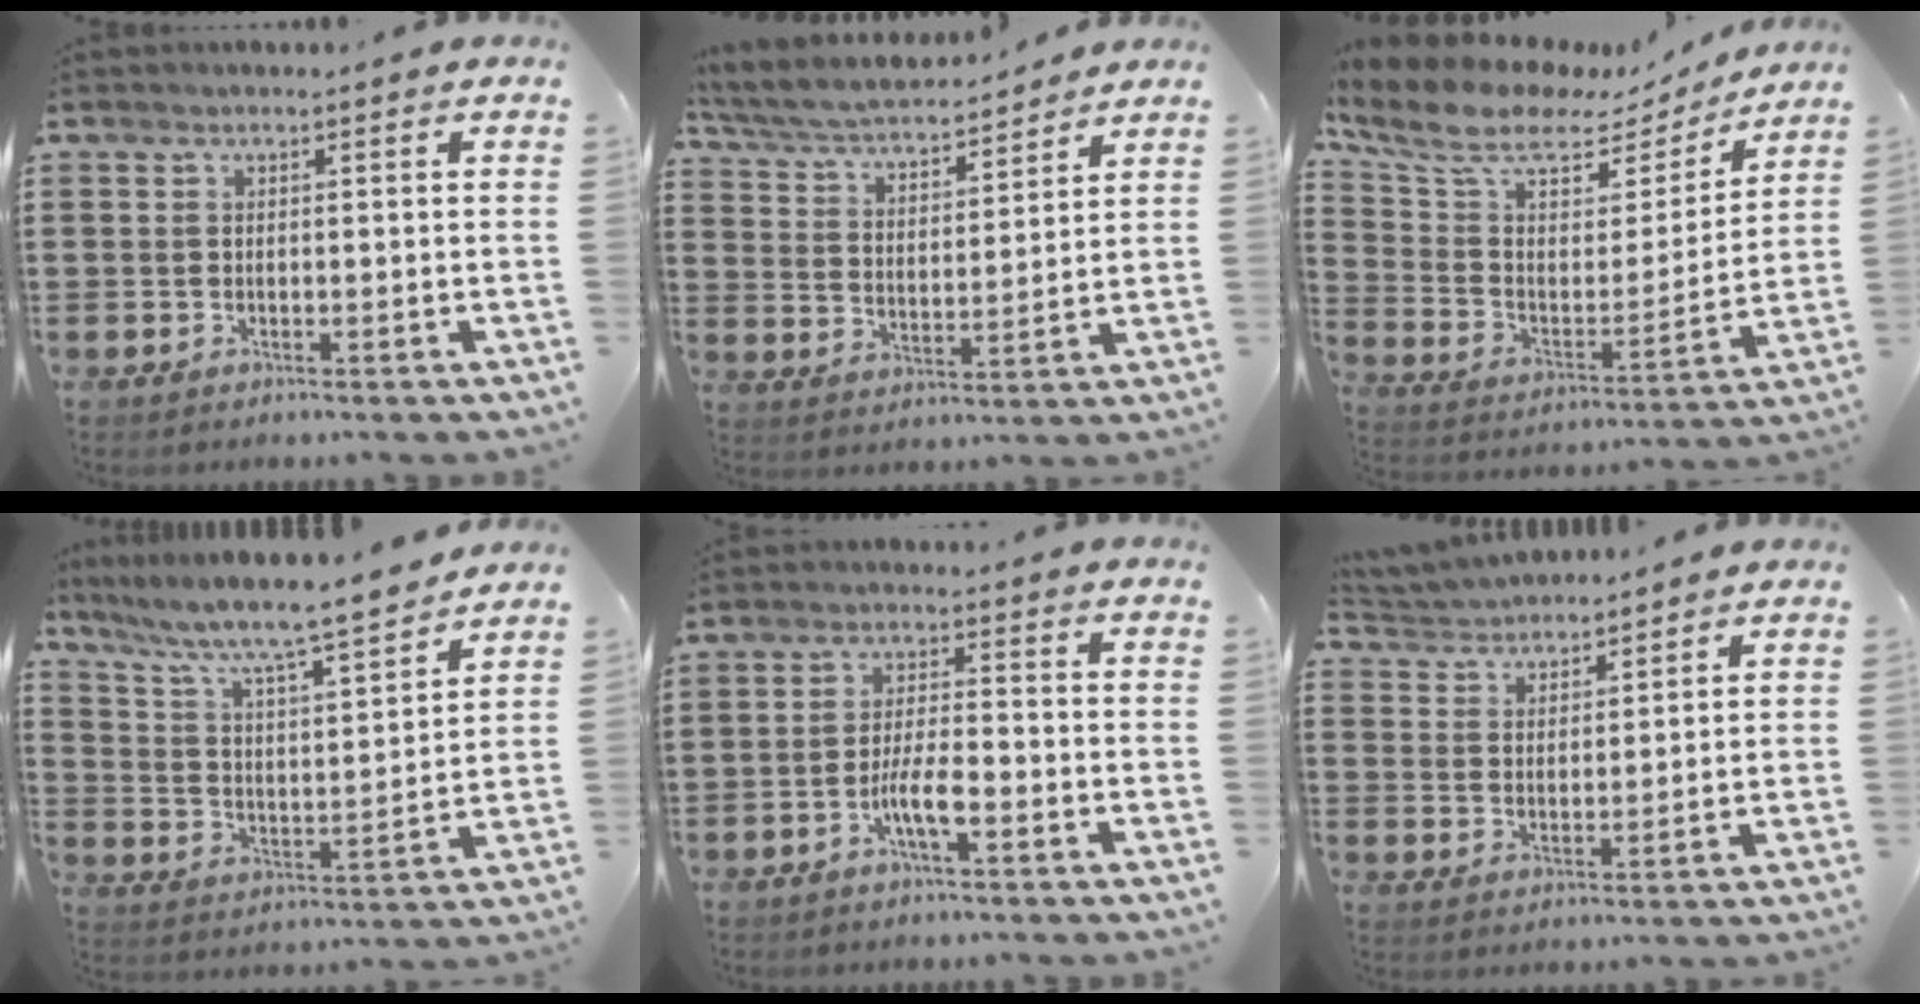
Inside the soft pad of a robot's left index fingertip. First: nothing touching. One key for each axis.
{"total": 4.7, "fx": 4.4, "fy": 0.6, "fz": 1.5, "tx": -0.052, "ty": -0.029, "tz": 0.071}
{"total": 9.7, "fx": 7.2, "fy": 4.4, "fz": 4.9, "tx": -0.129, "ty": -0.034, "tz": 0.123}
{"total": 6.8, "fx": 6.0, "fy": 0.0, "fz": 3.1, "tx": -0.088, "ty": -0.050, "tz": 0.092}
{"total": 5.0, "fx": -2.5, "fy": 0.9, "fz": 4.2, "tx": -0.091, "ty": -0.002, "tz": -0.052}
{"total": 3.5, "fx": 3.4, "fy": 0.8, "fz": -0.2, "tx": -0.013, "ty": -0.012, "tz": 0.062}